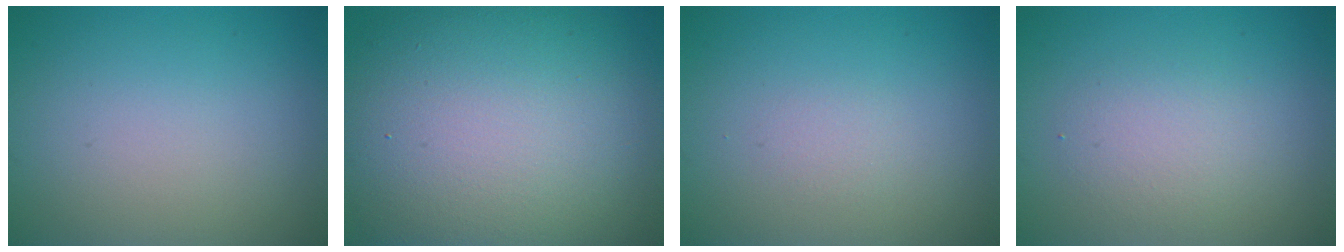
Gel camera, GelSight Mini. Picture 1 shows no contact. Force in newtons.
{"total": 15.6, "press": 15.6, "slide": 0.7}
{"total": 0.7, "press": 0.7, "slide": 0.1}
{"total": 2.4, "press": 2.4, "slide": 0.2}